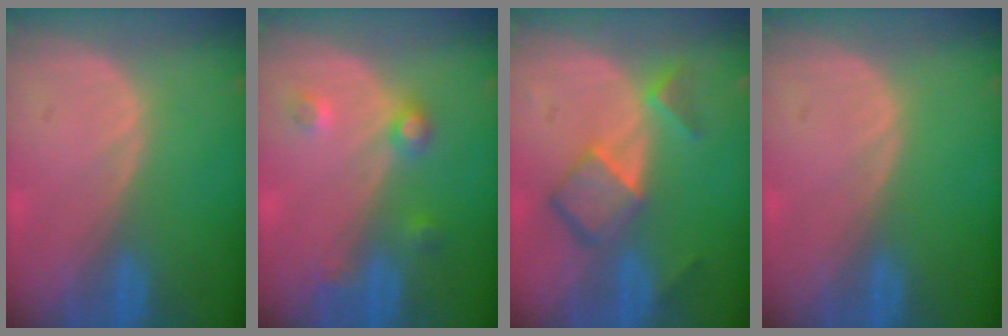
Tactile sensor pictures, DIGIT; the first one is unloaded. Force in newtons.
{"total": 3.8, "press": 3.5, "slide": 1.4}
{"total": 6.9, "press": 6.0, "slide": 3.5}
{"total": 0.0}